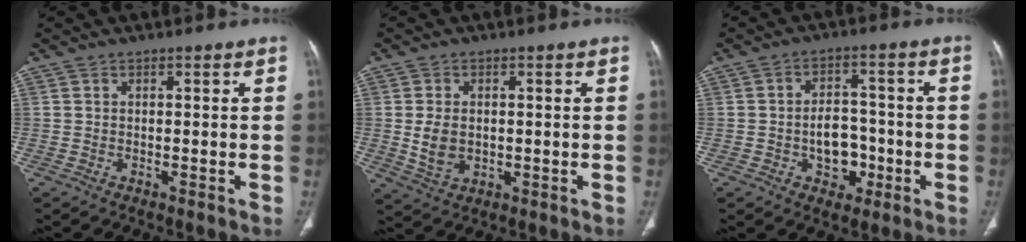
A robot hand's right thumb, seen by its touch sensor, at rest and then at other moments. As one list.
[{"total": 5.6, "force": [0.0, 3.9, 4.0], "torque": [-0.071, -0.004, 0.011]}, {"total": 7.6, "force": [-2.2, 5.6, 4.6], "torque": [-0.036, 0.026, -0.032]}]